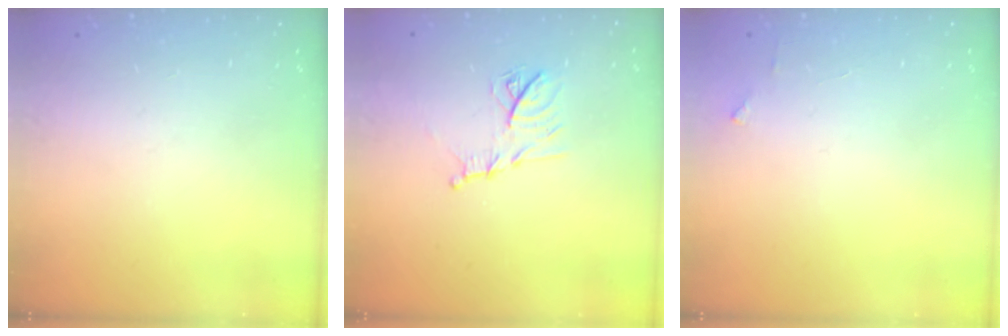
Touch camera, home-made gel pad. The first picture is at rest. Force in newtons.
{"total": 11.2, "press": 11.2, "slide": 0.5}
{"total": 2.6, "press": 2.6, "slide": 0.2}